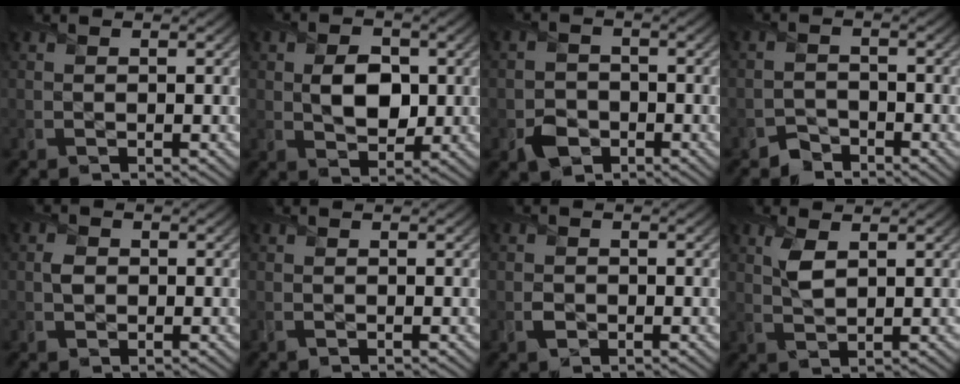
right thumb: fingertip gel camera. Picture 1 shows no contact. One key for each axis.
{"total": 5.5, "fx": 0.4, "fy": 3.9, "fz": 3.8, "tx": -0.069, "ty": -0.007, "tz": 0.004}
{"total": 3.2, "fx": -1.7, "fy": 2.7, "fz": 0.7, "tx": -0.011, "ty": -0.004, "tz": -0.037}
{"total": 2.2, "fx": -1.9, "fy": 1.1, "fz": -0.2, "tx": 0.013, "ty": 0.008, "tz": -0.042}
{"total": 1.2, "fx": 0.2, "fy": 1.2, "fz": 0.2, "tx": -0.005, "ty": 0.000, "tz": -0.003}
{"total": 0.0}
{"total": 1.0, "fx": -0.3, "fy": 1.0, "fz": 0.0, "tx": 0.004, "ty": -0.002, "tz": -0.009}
{"total": 2.6, "fx": 1.3, "fy": 1.2, "fz": 2.0, "tx": -0.050, "ty": -0.001, "tz": 0.028}